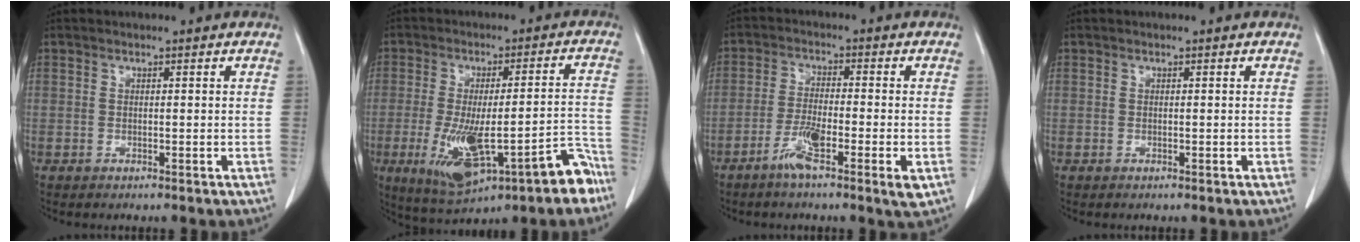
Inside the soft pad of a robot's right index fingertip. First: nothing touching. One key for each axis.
{"total": 16.8, "fx": -6.6, "fy": 4.9, "fz": 14.7, "tx": -0.183, "ty": 0.016, "tz": -0.082}
{"total": 7.6, "fx": -3.6, "fy": 0.5, "fz": 6.7, "tx": -0.120, "ty": -0.010, "tz": -0.066}
{"total": 0.0}